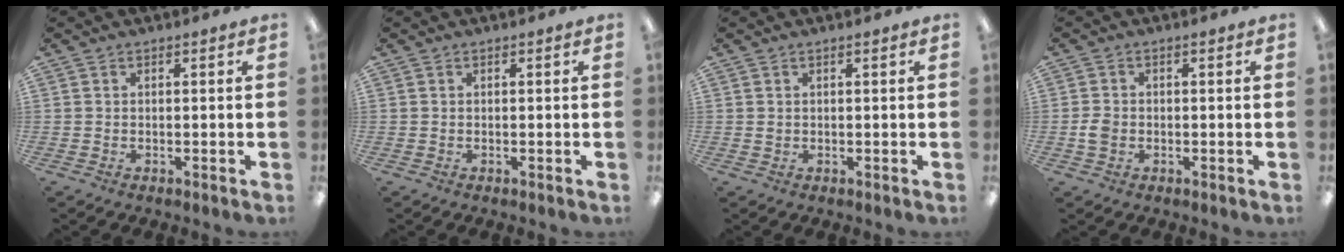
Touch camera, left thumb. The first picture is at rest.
{"total": 0.0}
{"total": 0.7, "force": [0.4, 0.5, 0.4], "torque": [-0.008, 0.004, 0.006]}
{"total": 2.7, "force": [-0.5, 2.1, 1.6], "torque": [-0.028, 0.005, -0.009]}